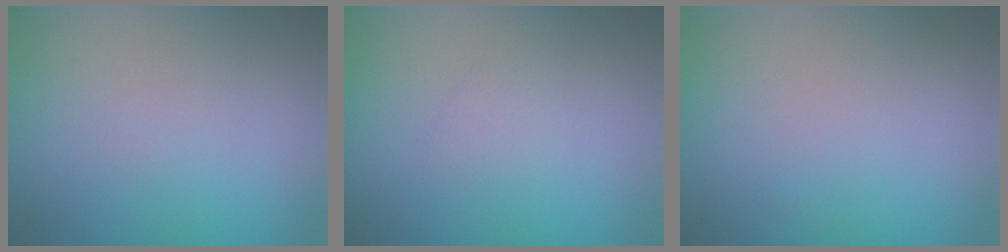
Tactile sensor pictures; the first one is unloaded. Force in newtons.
{"total": 0.8, "press": 0.8, "slide": 0.1}
{"total": 0.0}